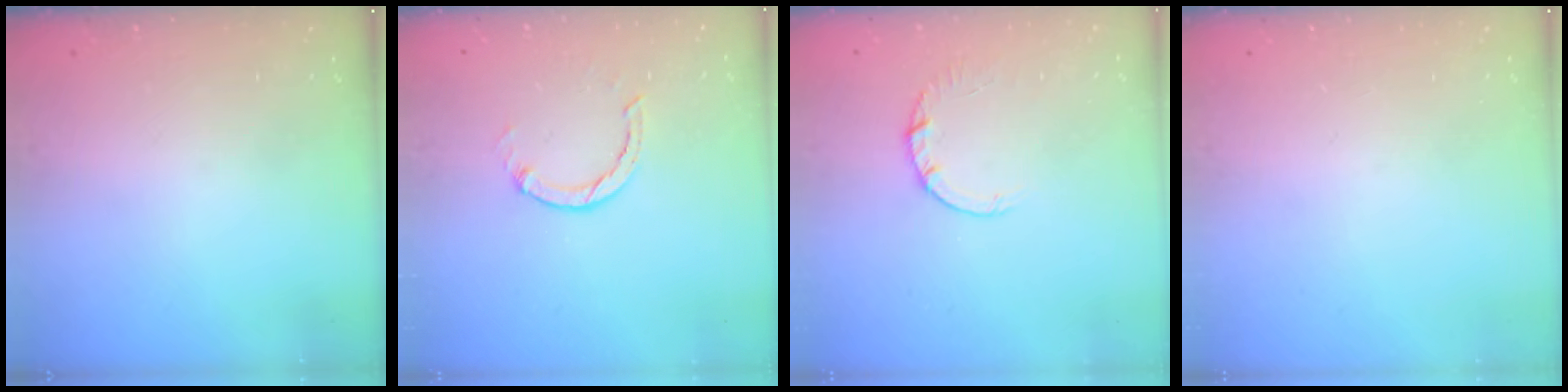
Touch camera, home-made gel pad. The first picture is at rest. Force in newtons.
{"total": 1.3, "press": 1.2, "slide": 0.3}
{"total": 2.7, "press": 2.7, "slide": 0.4}
{"total": 0.0}